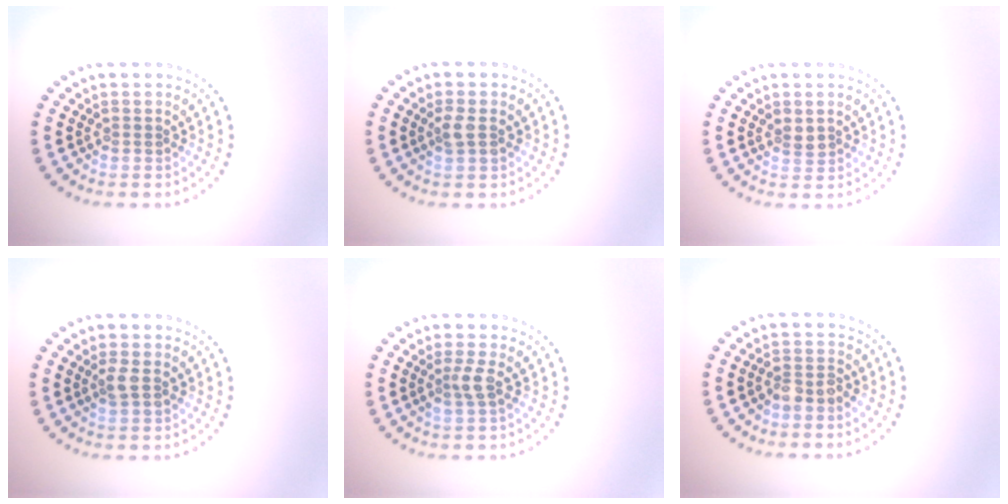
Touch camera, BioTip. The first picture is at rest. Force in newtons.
{"total": 1.5, "press": 1.5, "slide": 0.3}
{"total": 1.1, "press": 1.0, "slide": 0.4}
{"total": 1.5, "press": 1.5, "slide": 0.3}
{"total": 1.6, "press": 1.2, "slide": 1.0}
{"total": 1.7, "press": 1.4, "slide": 1.0}